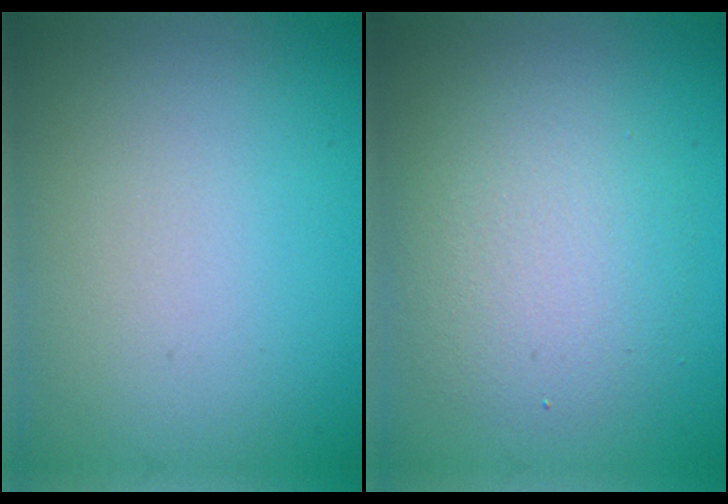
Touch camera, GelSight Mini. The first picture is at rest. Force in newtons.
{"total": 3.9, "press": 3.9, "slide": 0.5}